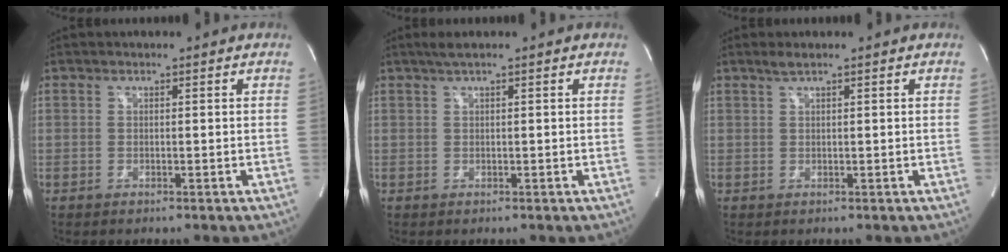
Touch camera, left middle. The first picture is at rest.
{"total": 1.9, "force": [1.3, -0.2, 1.4], "torque": [-0.032, 0.014, 0.025]}
{"total": 1.3, "force": [1.0, -0.1, 0.8], "torque": [-0.022, 0.005, 0.022]}